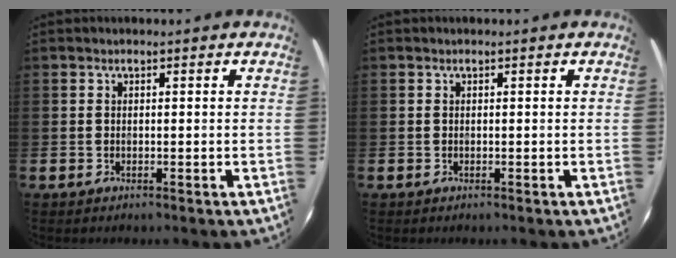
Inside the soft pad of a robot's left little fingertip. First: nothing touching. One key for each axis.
{"total": 0.0}